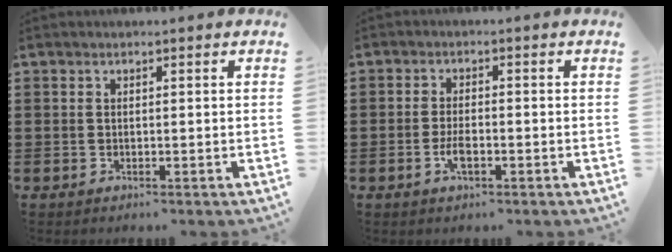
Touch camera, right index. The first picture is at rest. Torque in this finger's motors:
{"motor_torque": [2.14, 0.00, 0.09, 0.07]}